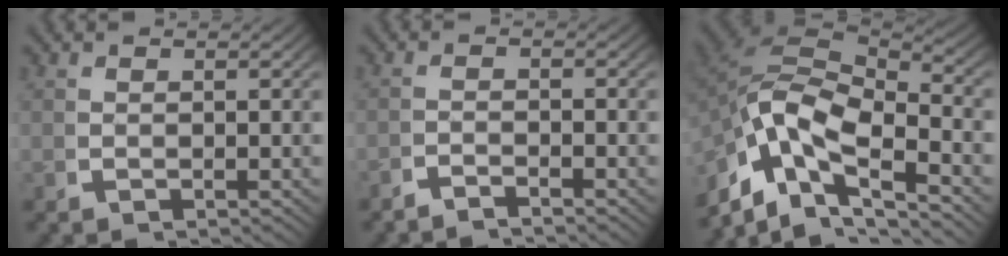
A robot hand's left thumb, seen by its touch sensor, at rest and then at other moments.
{"total": 1.8, "force": [-1.8, 0.1, 0.2], "torque": [0.001, -0.003, -0.040]}
{"total": 13.7, "force": [-0.9, 9.2, 10.0], "torque": [-0.223, -0.034, -0.006]}